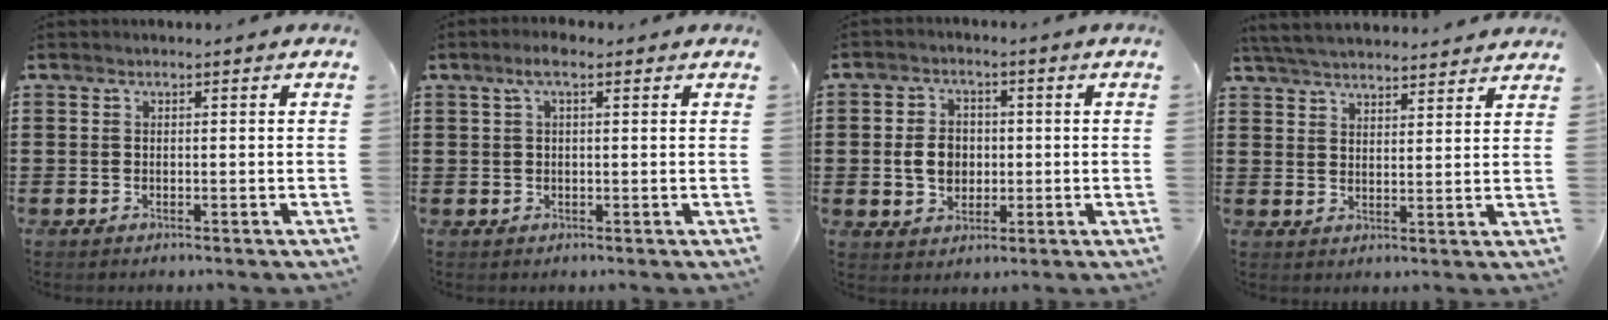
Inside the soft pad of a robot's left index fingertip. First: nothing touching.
{"total": 2.7, "force": [1.3, 0.6, 2.3], "torque": [-0.047, 0.006, 0.021]}
{"total": 5.3, "force": [-0.3, 4.1, 3.4], "torque": [-0.073, 0.006, -0.013]}
{"total": 4.7, "force": [4.6, 0.1, 0.9], "torque": [-0.033, -0.018, 0.085]}